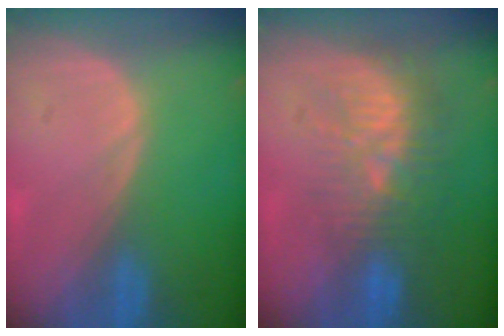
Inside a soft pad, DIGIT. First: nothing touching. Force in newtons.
{"total": 9.9, "press": 9.0, "slide": 4.2}